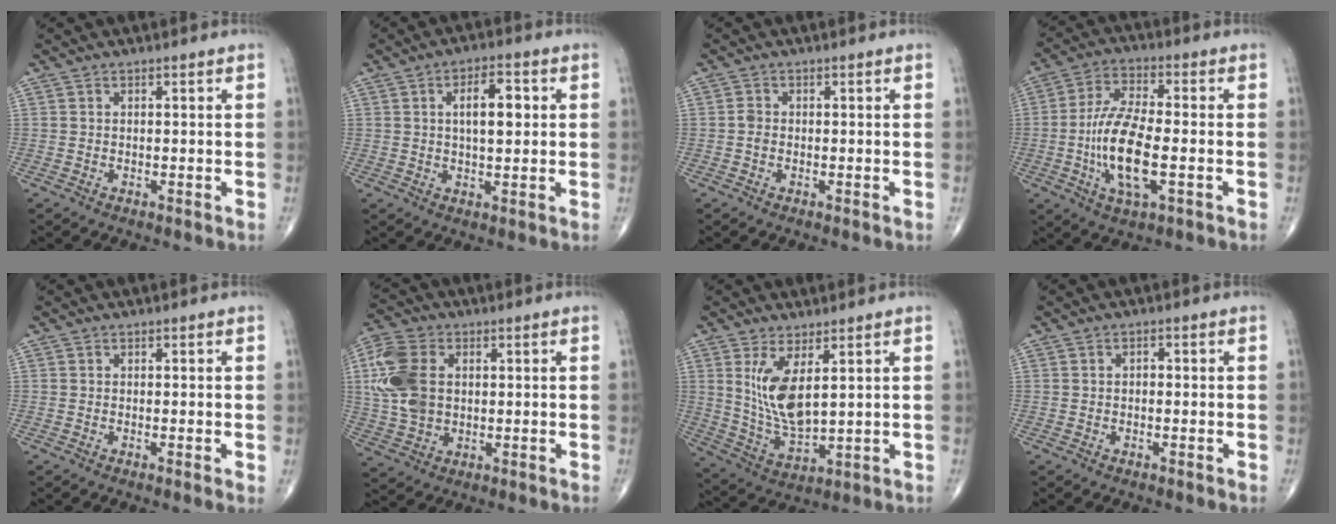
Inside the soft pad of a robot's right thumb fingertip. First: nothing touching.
{"total": 7.3, "force": [1.4, 3.2, 6.4], "torque": [-0.090, 0.003, 0.021]}
{"total": 1.3, "force": [-0.3, 1.0, 0.8], "torque": [-0.011, 0.002, -0.006]}
{"total": 13.5, "force": [-2.6, 4.8, 12.4], "torque": [-0.251, 0.010, -0.050]}
{"total": 1.0, "force": [0.0, 0.1, 1.0], "torque": [-0.021, -0.003, 0.000]}
{"total": 12.9, "force": [2.1, 8.9, 9.1], "torque": [-0.196, 0.005, 0.040]}
{"total": 10.2, "force": [3.2, 4.1, 8.8], "torque": [-0.171, -0.033, 0.079]}
{"total": 1.0, "force": [0.0, 0.7, 0.8], "torque": [-0.009, 0.003, -0.002]}